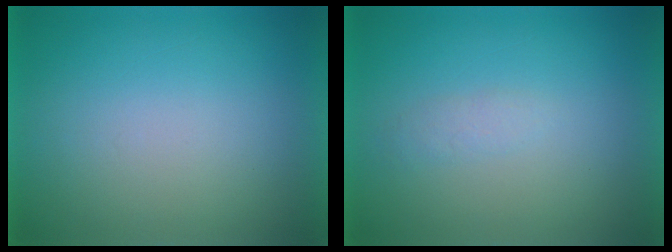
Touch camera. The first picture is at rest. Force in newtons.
{"total": 1.4}